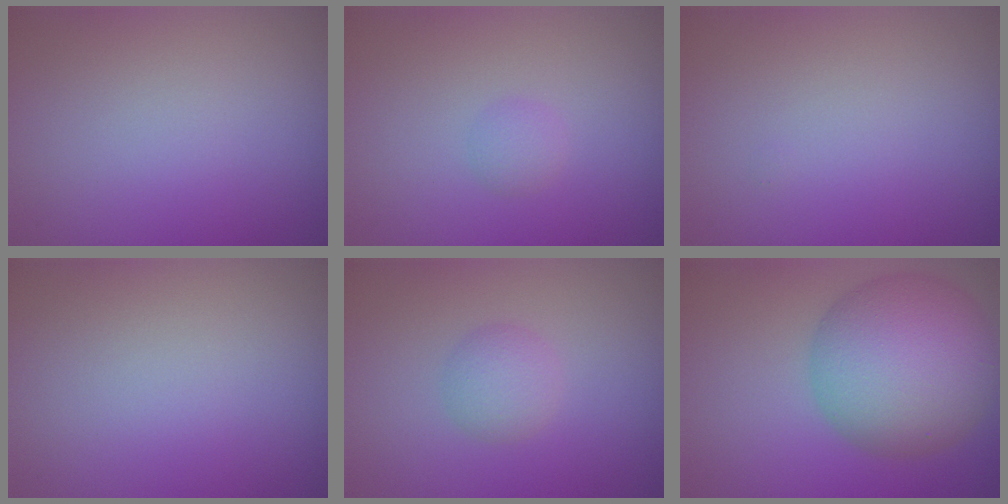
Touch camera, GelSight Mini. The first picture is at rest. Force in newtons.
{"total": 1.0, "press": 1.0, "slide": 0.0}
{"total": 0.0}
{"total": 0.0}
{"total": 1.9, "press": 1.9, "slide": 0.1}
{"total": 10.2, "press": 10.2, "slide": 0.1}